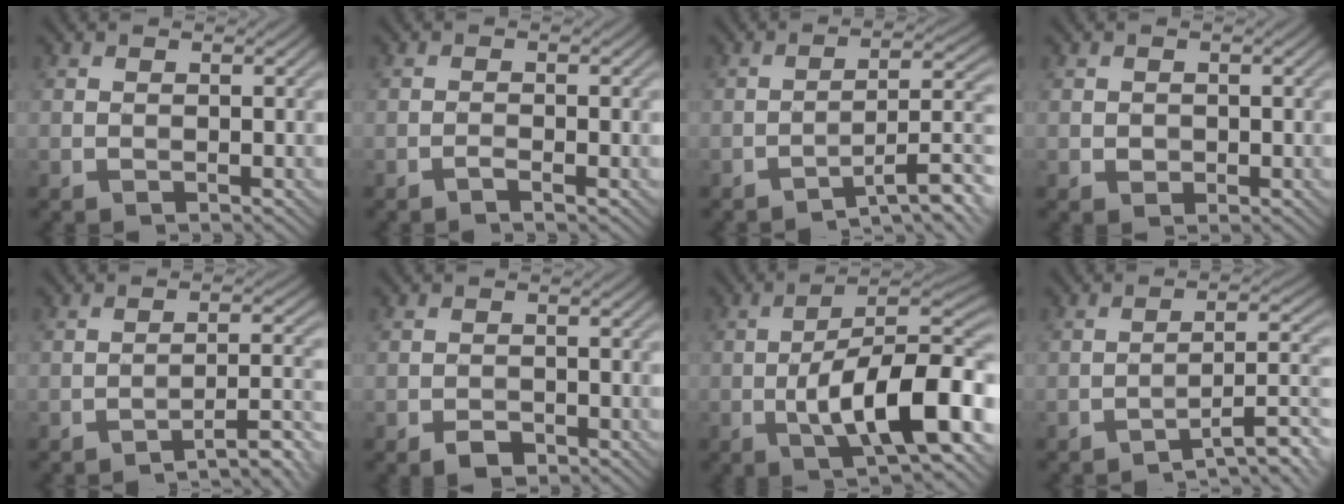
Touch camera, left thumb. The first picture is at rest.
{"total": 1.0, "force": [-0.7, 0.0, 0.7], "torque": [-0.013, 0.003, -0.015]}
{"total": 8.6, "force": [-5.9, 1.6, 6.0], "torque": [-0.086, 0.018, -0.093]}
{"total": 0.9, "force": [0.0, 0.9, 0.4], "torque": [-0.009, -0.005, 0.001]}
{"total": 5.8, "force": [-4.5, 0.8, 3.6], "torque": [-0.049, 0.023, -0.069]}
{"total": 2.0, "force": [-1.3, 1.1, 1.0], "torque": [-0.015, -0.002, -0.025]}
{"total": 15.9, "force": [-4.6, 6.0, 14.0], "torque": [-0.210, -0.004, -0.079]}
{"total": 7.8, "force": [-5.6, 1.4, 5.3], "torque": [-0.072, 0.019, -0.086]}